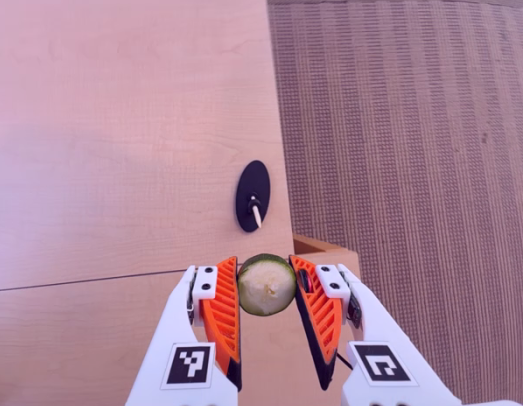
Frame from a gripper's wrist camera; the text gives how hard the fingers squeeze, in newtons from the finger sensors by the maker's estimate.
{"total": 10.5, "left": 10.8, "right": 10.1}